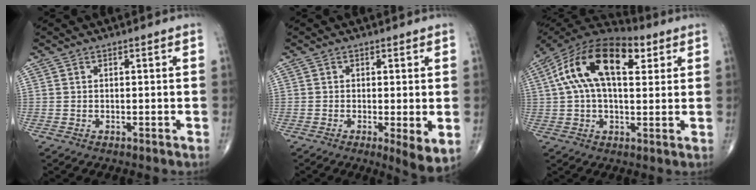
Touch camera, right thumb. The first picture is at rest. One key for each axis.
{"total": 5.0, "fx": -0.8, "fy": 1.2, "fz": 4.8, "tx": -0.080, "ty": -0.018, "tz": -0.016}
{"total": 18.8, "fx": 5.7, "fy": 9.7, "fz": 15.0, "tx": -0.269, "ty": 0.029, "tz": 0.087}